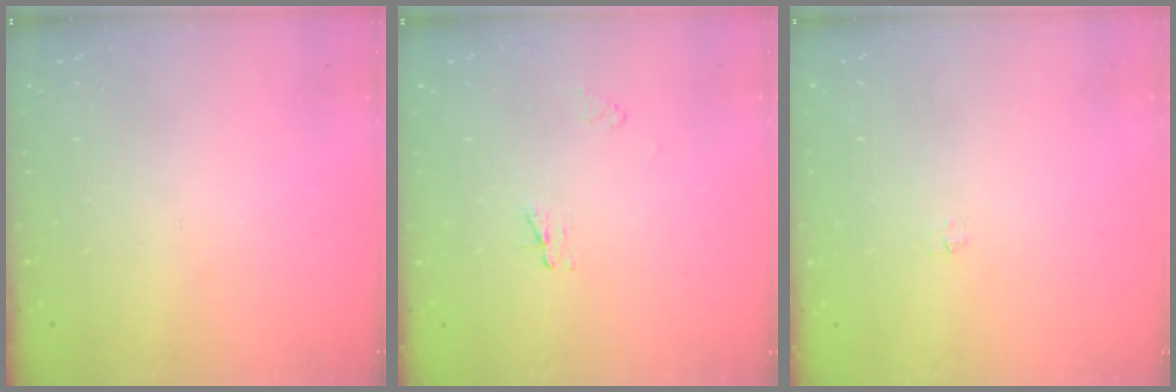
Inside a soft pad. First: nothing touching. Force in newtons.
{"total": 2.3, "press": 2.3, "slide": 0.3}
{"total": 3.1, "press": 3.0, "slide": 0.4}